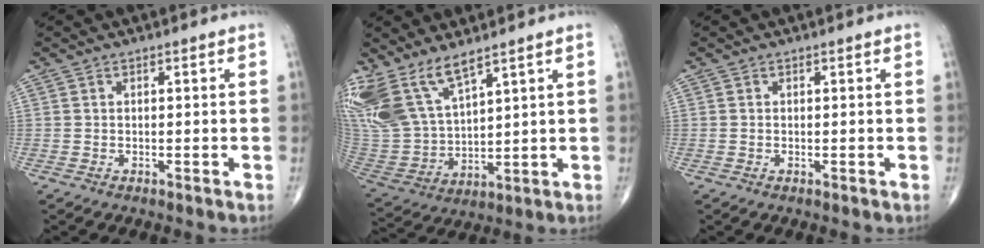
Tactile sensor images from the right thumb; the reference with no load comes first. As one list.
[{"total": 15.6, "force": [10.6, 6.2, 9.6], "torque": [-0.200, -0.045, 0.230]}, {"total": 0.0}]